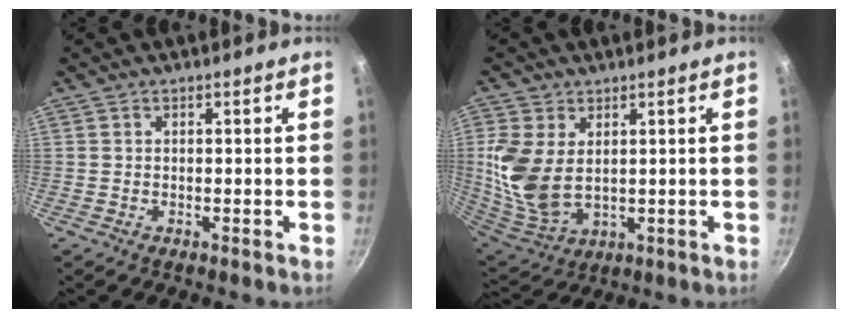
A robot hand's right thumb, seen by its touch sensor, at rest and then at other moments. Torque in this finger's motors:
{"motor_torque": [0.13, 0.15, 1.06, -0.05, 0.17]}